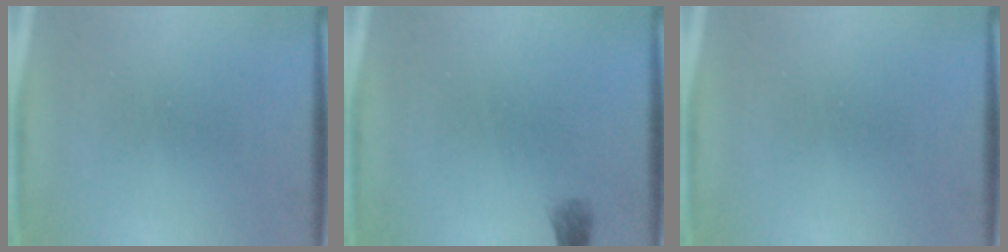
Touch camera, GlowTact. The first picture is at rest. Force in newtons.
{"total": 1.1}
{"total": 0.0}